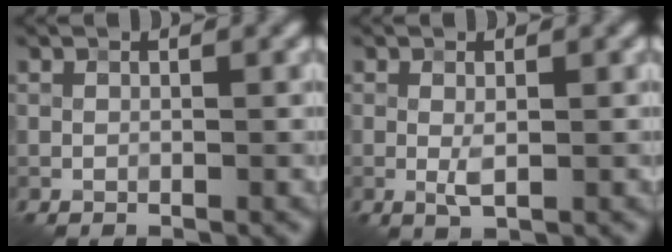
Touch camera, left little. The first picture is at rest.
{"total": 1.4, "force": [0.0, 0.4, 1.4], "torque": [-0.028, -0.001, -0.001]}